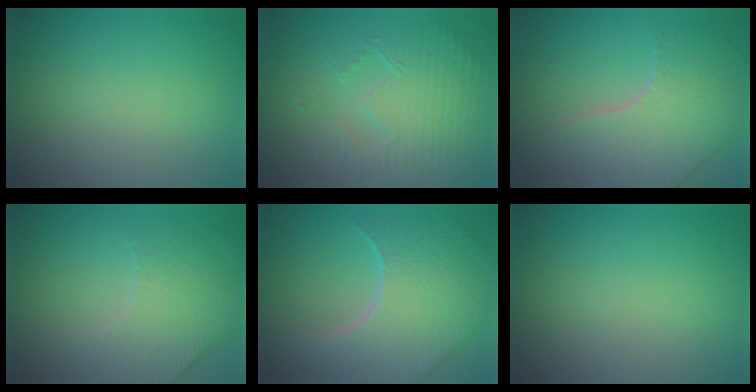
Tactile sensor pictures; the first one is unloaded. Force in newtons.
{"total": 3.8, "press": 3.6, "slide": 1.2}
{"total": 4.5, "press": 4.3, "slide": 1.1}
{"total": 4.9, "press": 3.6, "slide": 3.3}
{"total": 9.4, "press": 6.6, "slide": 6.7}
{"total": 0.0}